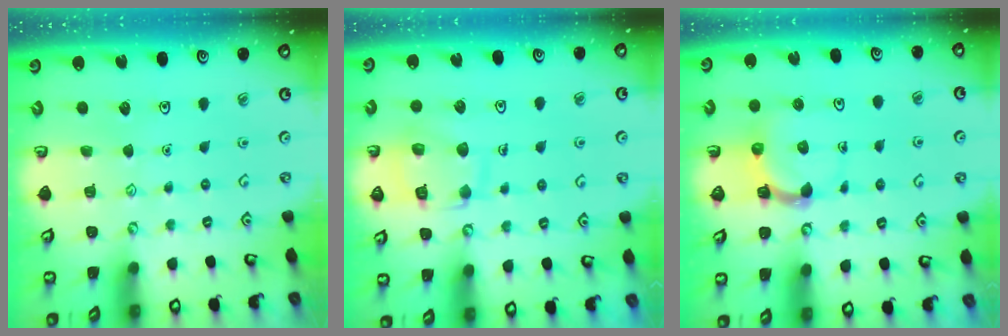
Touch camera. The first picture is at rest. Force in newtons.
{"total": 12.7, "press": 12.6, "slide": 1.2}
{"total": 4.6, "press": 4.6, "slide": 0.8}